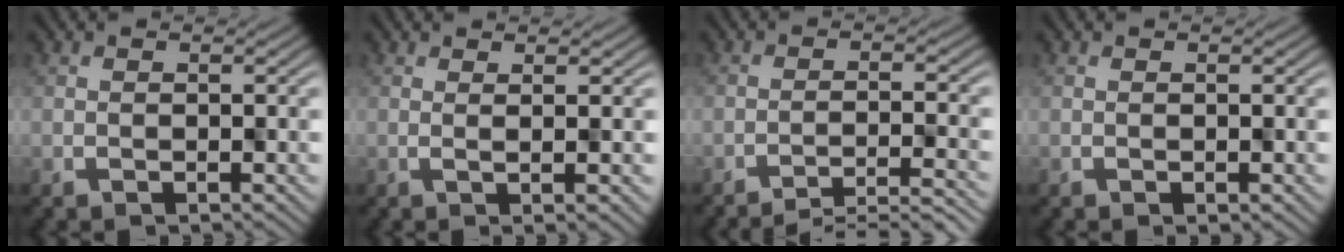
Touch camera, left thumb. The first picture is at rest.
{"total": 2.5, "force": [0.6, 0.4, 2.4], "torque": [-0.023, 0.008, 0.004]}
{"total": 6.0, "force": [-4.7, 0.8, 3.6], "torque": [-0.060, 0.008, -0.063]}
{"total": 0.0}